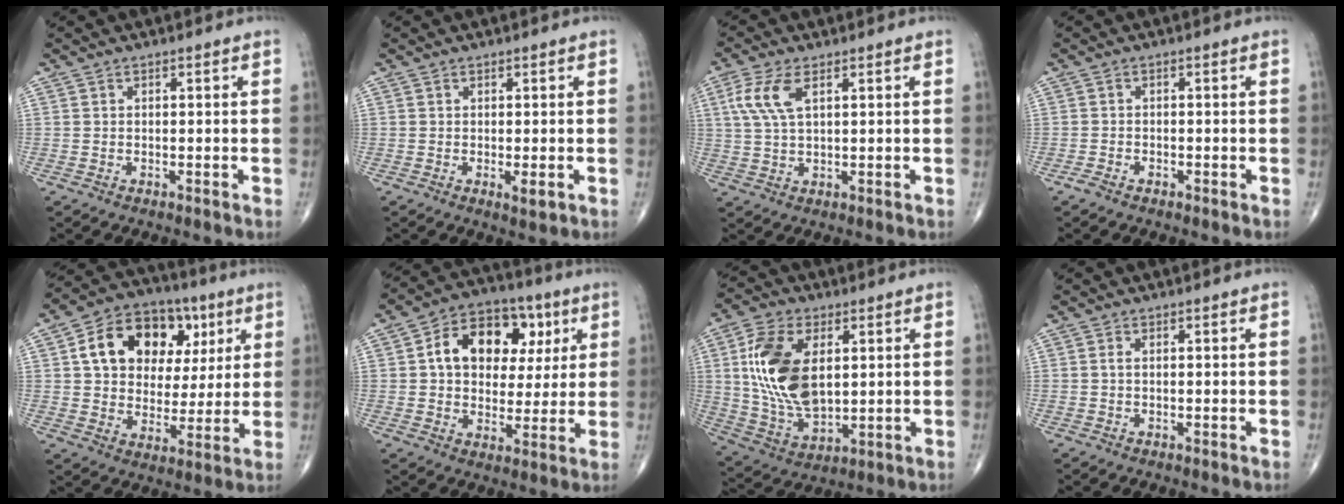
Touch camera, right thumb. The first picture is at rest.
{"total": 1.9, "force": [-0.4, 0.5, 1.8], "torque": [-0.027, -0.006, -0.004]}
{"total": 6.7, "force": [2.4, 2.9, 5.6], "torque": [-0.135, 0.005, 0.052]}
{"total": 1.4, "force": [-1.0, 0.7, 0.7], "torque": [-0.017, 0.003, -0.021]}
{"total": 17.9, "force": [5.6, 13.2, 10.8], "torque": [-0.138, 0.008, 0.089]}
{"total": 16.0, "force": [4.2, 11.3, 10.6], "torque": [-0.124, 0.012, 0.062]}
{"total": 17.0, "force": [3.3, 9.7, 13.6], "torque": [-0.254, -0.012, 0.068]}
{"total": 0.7, "force": [0.1, 0.4, 0.6], "torque": [-0.015, 0.000, 0.000]}